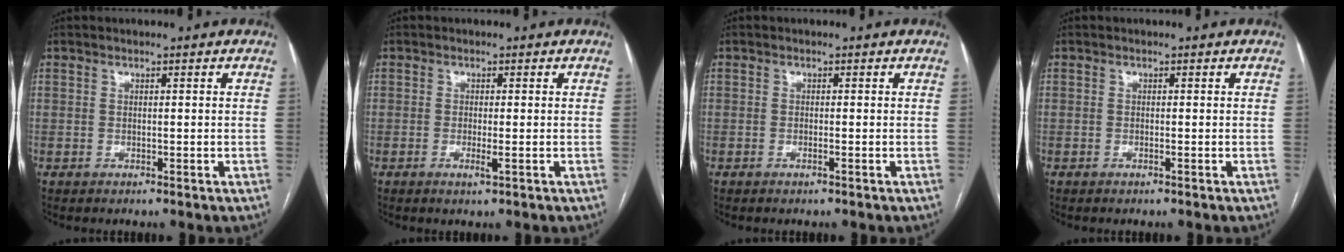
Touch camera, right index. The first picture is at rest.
{"total": 1.5, "force": [-0.4, 0.0, 1.4], "torque": [-0.024, -0.003, -0.006]}
{"total": 0.5, "force": [-0.2, -0.1, 0.4], "torque": [-0.008, 0.002, -0.002]}
{"total": 0.0}